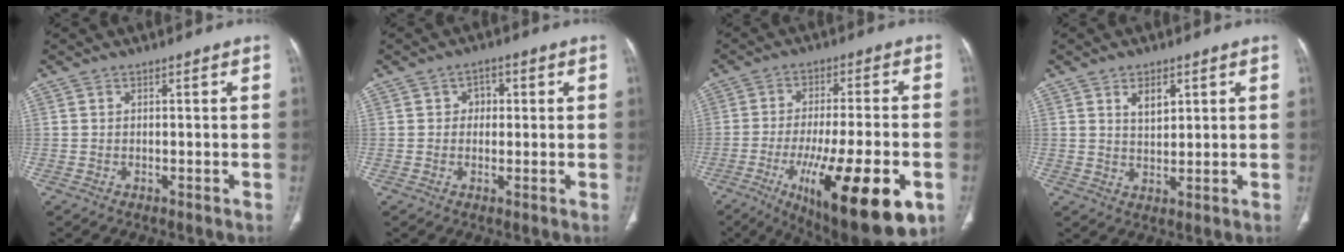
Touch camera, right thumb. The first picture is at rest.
{"total": 3.1, "force": [0.6, 2.5, 1.7], "torque": [-0.004, 0.004, 0.004]}
{"total": 23.4, "force": [-8.8, 6.9, 20.5], "torque": [-0.294, 0.000, -0.119]}
{"total": 4.6, "force": [2.1, 2.5, 3.2], "torque": [-0.038, -0.015, 0.039]}